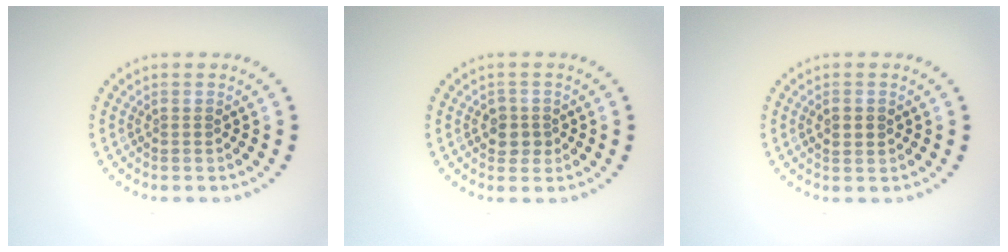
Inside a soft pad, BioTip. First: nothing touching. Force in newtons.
{"total": 1.7, "press": 1.6, "slide": 0.5}
{"total": 1.7, "press": 1.7, "slide": 0.0}